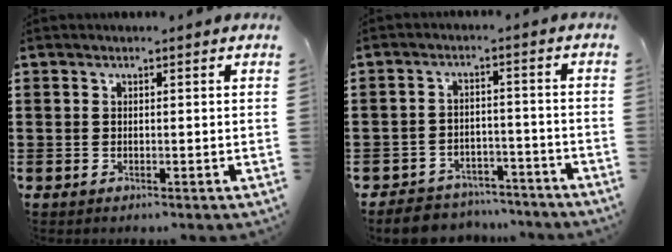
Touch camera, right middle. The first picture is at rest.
{"total": 5.1, "force": [-5.0, 1.2, 0.3], "torque": [-0.011, 0.013, -0.103]}